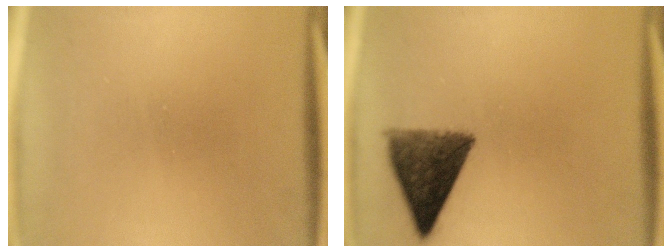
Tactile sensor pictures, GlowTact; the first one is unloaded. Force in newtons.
{"total": 9.8}